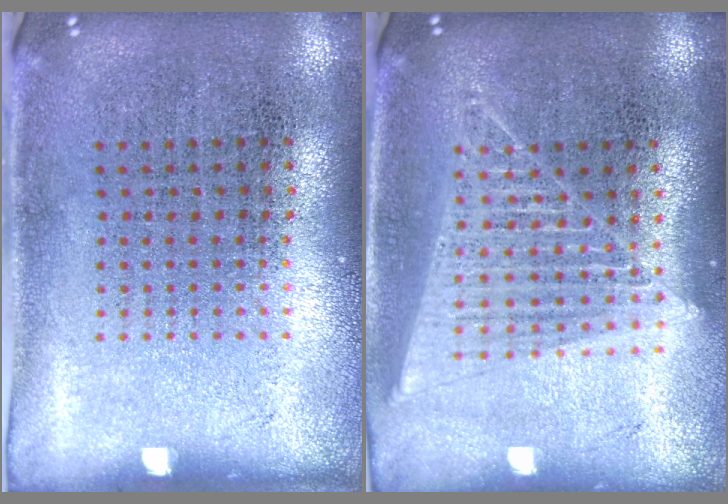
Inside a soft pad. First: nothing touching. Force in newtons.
{"total": 1.5, "press": 1.4, "slide": 0.5}